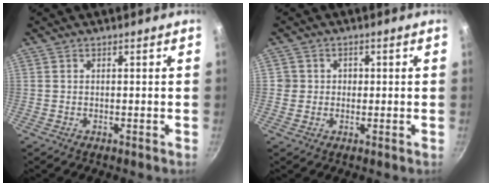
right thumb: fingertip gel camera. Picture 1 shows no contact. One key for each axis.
{"total": 2.9, "fx": -0.1, "fy": 2.8, "fz": 0.6, "tx": 0.007, "ty": 0.009, "tz": -0.005}